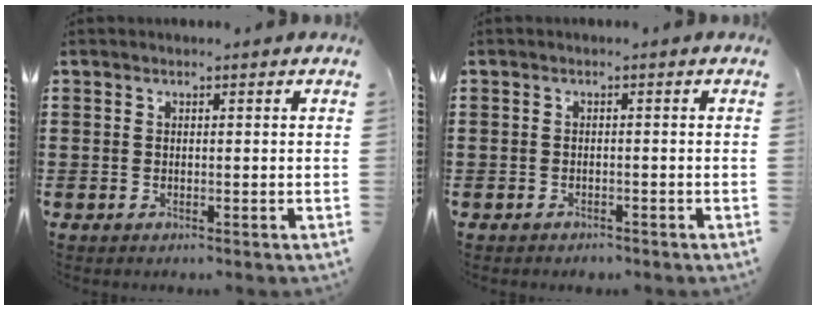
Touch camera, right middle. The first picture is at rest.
{"total": 0.9, "force": [-0.9, 0.3, 0.0], "torque": [-0.002, 0.003, -0.021]}